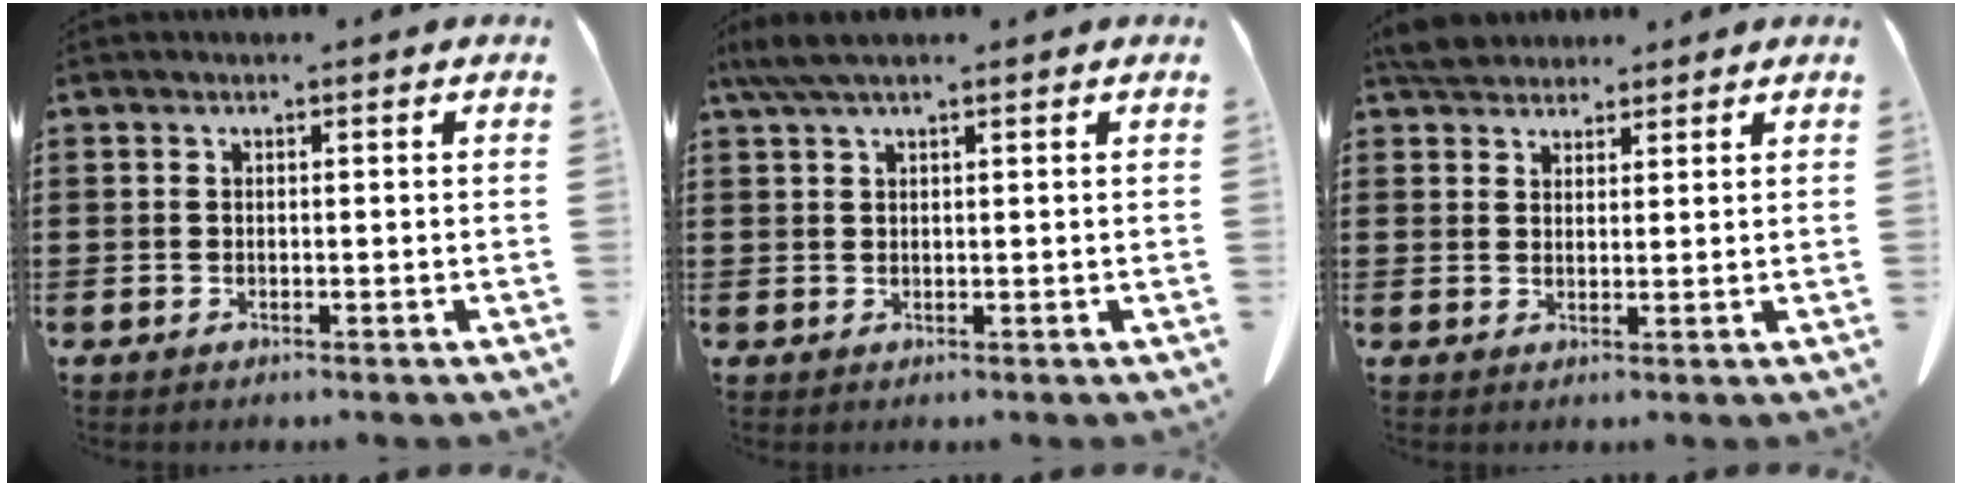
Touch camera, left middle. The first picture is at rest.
{"total": 3.3, "force": [2.1, 0.5, 2.5], "torque": [-0.052, 0.003, 0.039]}
{"total": 4.2, "force": [3.8, 1.5, 1.0], "torque": [-0.023, -0.004, 0.073]}